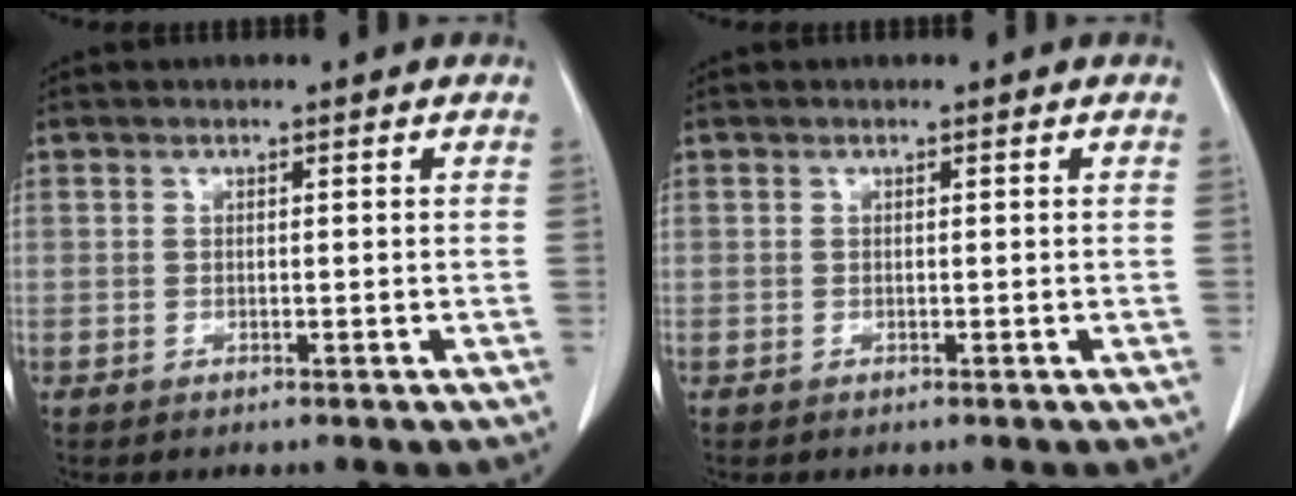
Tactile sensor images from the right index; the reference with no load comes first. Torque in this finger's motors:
{"motor_torque": [0.00, 0.00, 0.00, 0.00]}